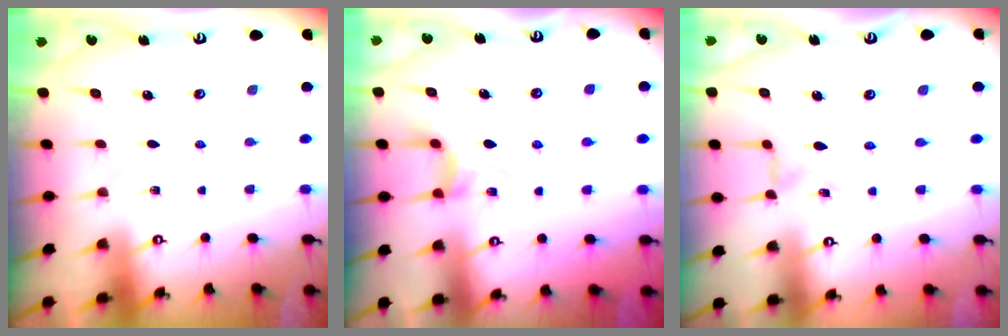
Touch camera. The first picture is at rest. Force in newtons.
{"total": 4.5, "press": 4.4, "slide": 0.7}
{"total": 1.9, "press": 1.9, "slide": 0.3}